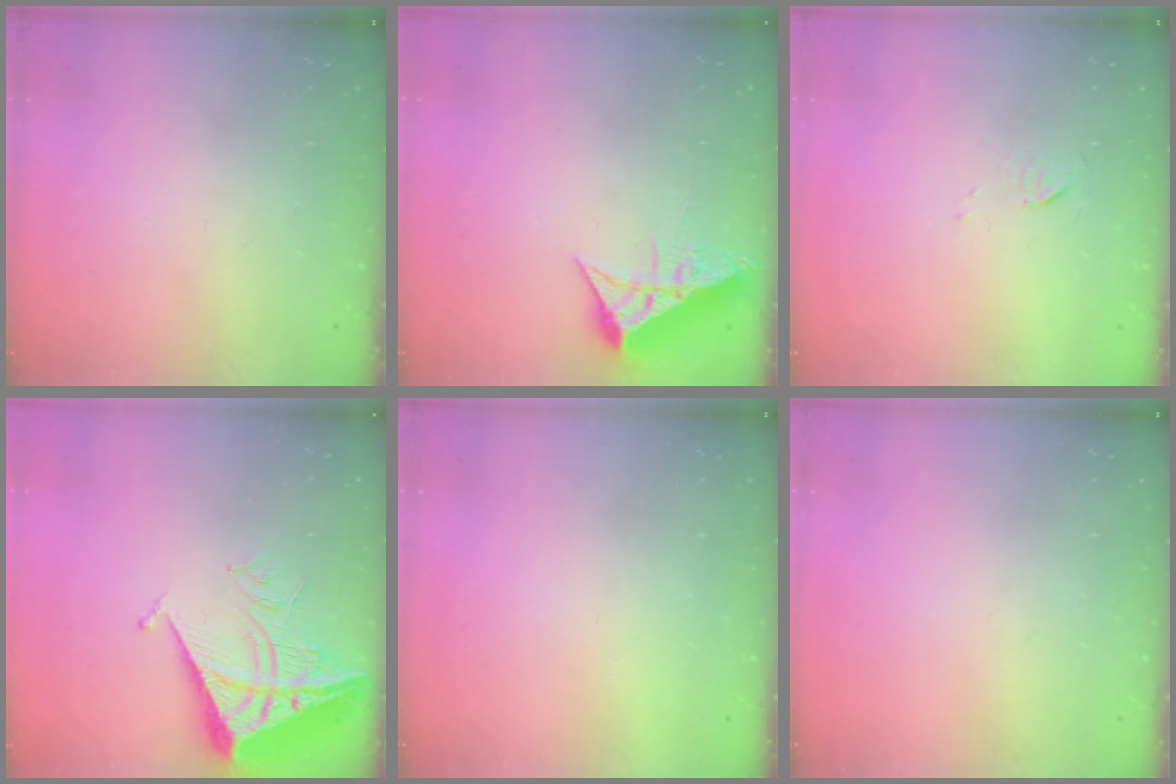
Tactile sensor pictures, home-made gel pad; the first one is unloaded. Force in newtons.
{"total": 7.3, "press": 7.3, "slide": 0.2}
{"total": 3.3, "press": 3.3, "slide": 0.4}
{"total": 8.5, "press": 8.5, "slide": 0.8}
{"total": 1.5, "press": 1.5, "slide": 0.1}
{"total": 0.0}